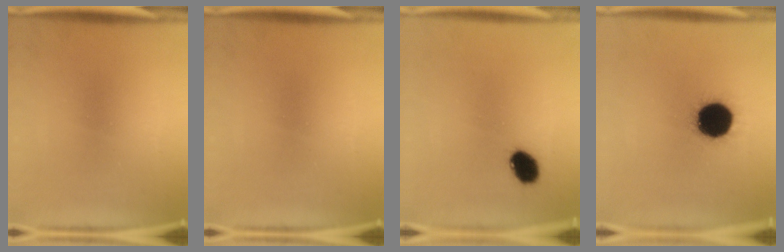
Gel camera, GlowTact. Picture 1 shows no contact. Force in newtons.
{"total": 0.0}
{"total": 6.2}
{"total": 19.1}